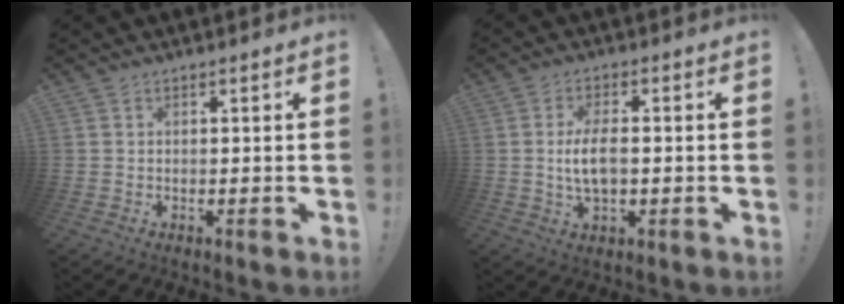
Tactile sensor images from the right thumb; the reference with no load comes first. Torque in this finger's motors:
{"motor_torque": [0.14, 0.18, 0.38, -0.26, 0.14]}